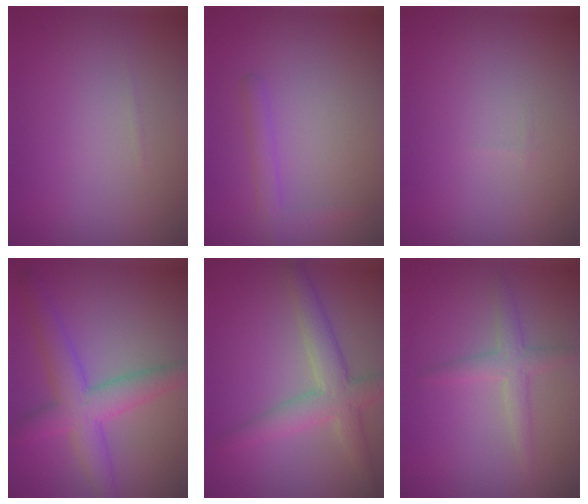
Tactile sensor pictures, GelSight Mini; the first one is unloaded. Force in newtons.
{"total": 1.7, "press": 1.7, "slide": 0.1}
{"total": 0.0}
{"total": 5.5, "press": 5.5, "slide": 0.1}
{"total": 4.4, "press": 4.4, "slide": 0.3}
{"total": 2.3, "press": 2.3, "slide": 0.1}